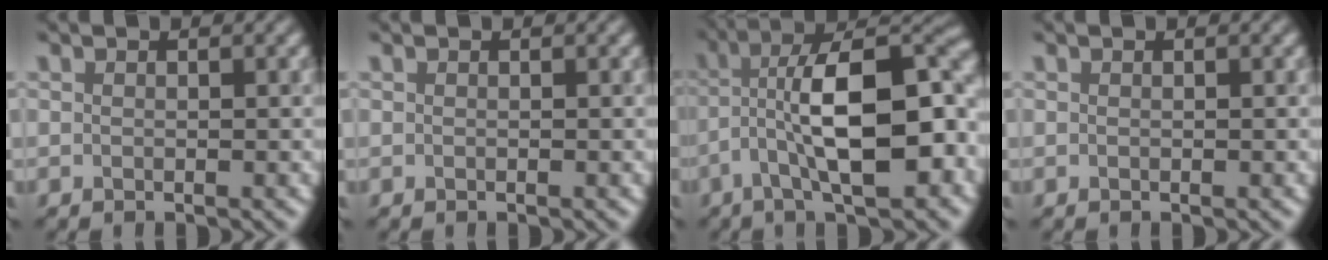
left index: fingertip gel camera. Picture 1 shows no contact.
{"total": 0.0}
{"total": 12.5, "force": [-1.7, 4.5, 11.5], "torque": [-0.185, 0.015, -0.030]}
{"total": 0.0}